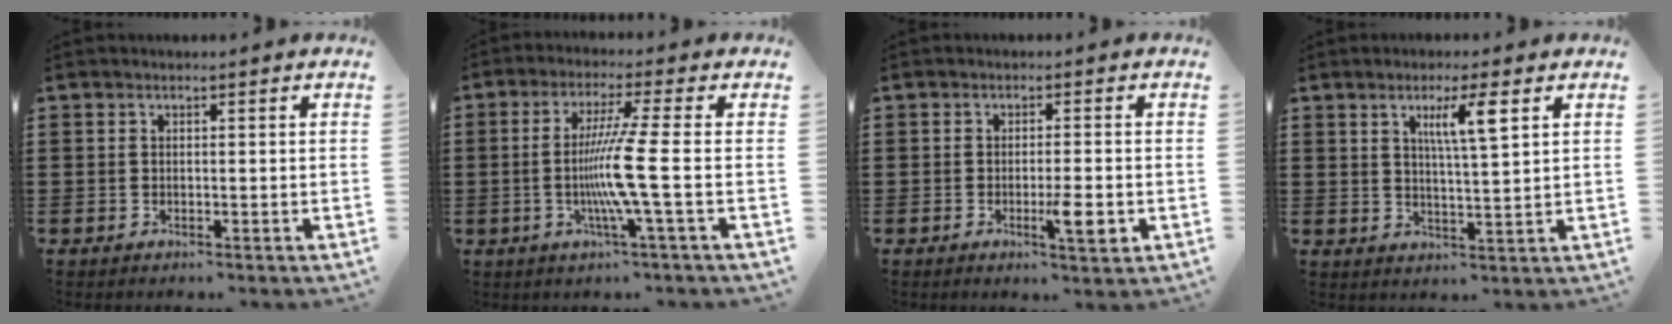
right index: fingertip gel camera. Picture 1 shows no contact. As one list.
[{"total": 8.9, "force": [-1.4, -1.0, 8.7], "torque": [-0.172, -0.023, -0.037]}, {"total": 4.9, "force": [-1.6, 0.8, 4.6], "torque": [-0.078, -0.008, -0.027]}, {"total": 5.4, "force": [2.5, 0.6, 4.7], "torque": [-0.092, 0.002, 0.037]}]